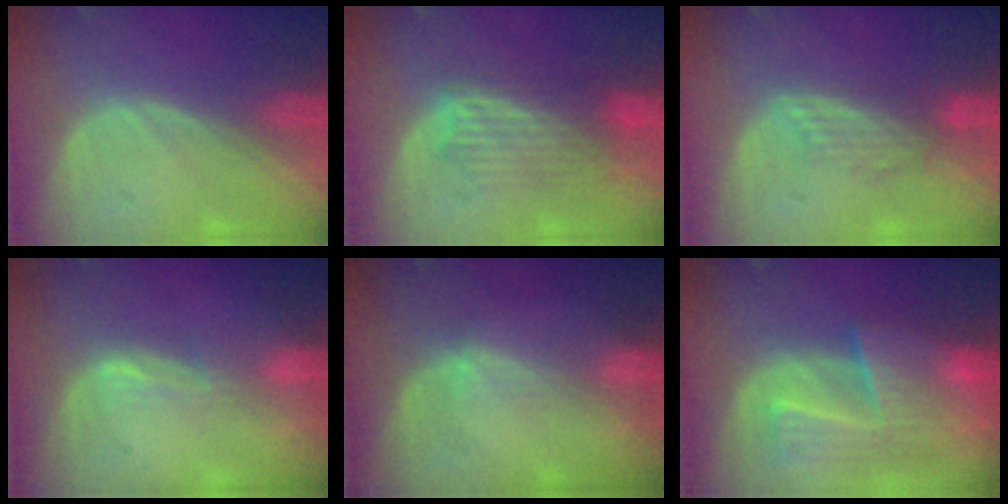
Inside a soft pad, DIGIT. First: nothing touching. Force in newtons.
{"total": 6.3, "press": 6.3, "slide": 0.5}
{"total": 3.6, "press": 3.2, "slide": 1.7}
{"total": 2.0, "press": 2.0, "slide": 0.3}
{"total": 2.1, "press": 1.7, "slide": 1.2}
{"total": 9.3, "press": 8.3, "slide": 4.2}